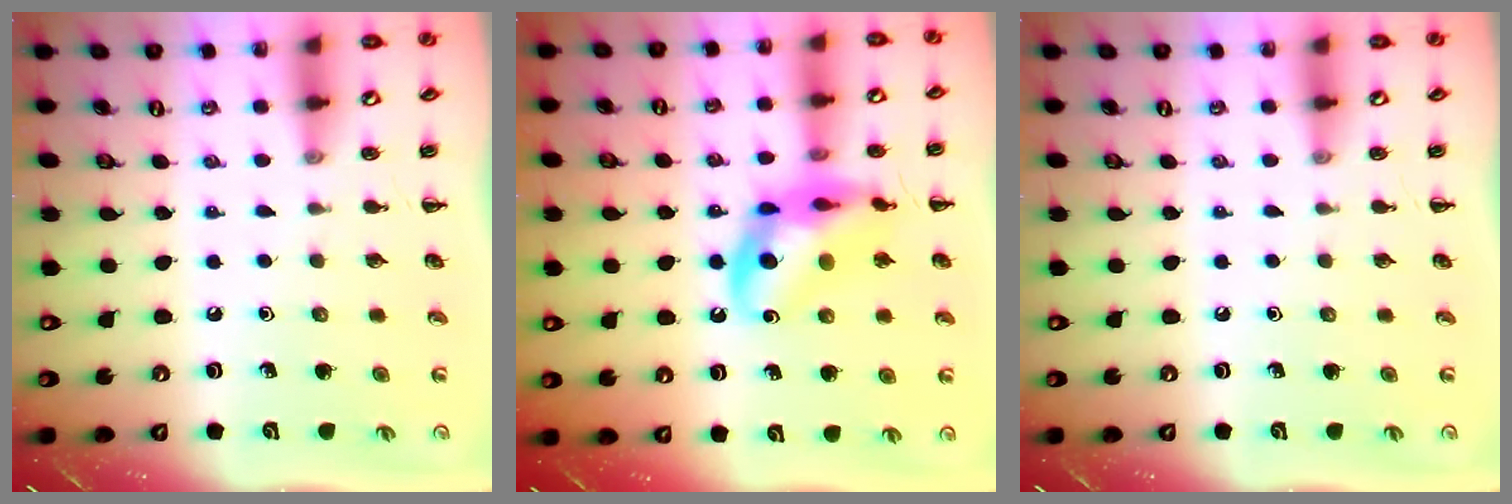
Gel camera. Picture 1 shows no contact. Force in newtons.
{"total": 14.9, "press": 14.6, "slide": 3.1}
{"total": 0.0}